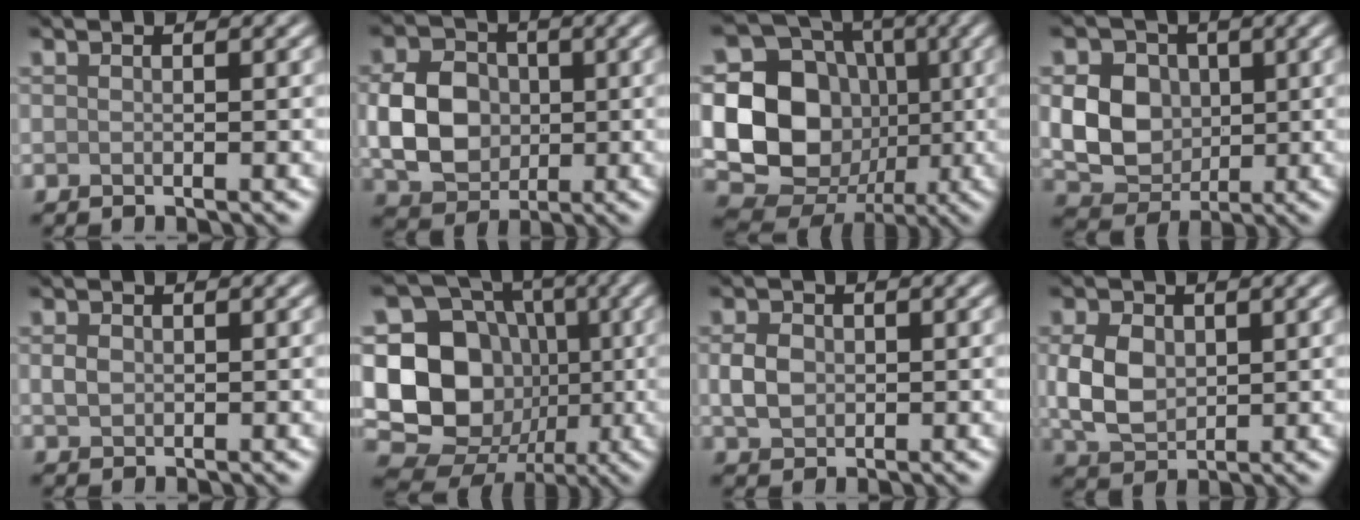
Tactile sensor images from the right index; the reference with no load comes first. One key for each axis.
{"total": 6.2, "fx": -0.2, "fy": 4.9, "fz": 3.8, "tx": -0.077, "ty": 0.002, "tz": -0.005}
{"total": 14.1, "fx": -0.9, "fy": 12.2, "fz": 7.1, "tx": -0.140, "ty": -0.012, "tz": -0.039}
{"total": 6.2, "fx": 0.3, "fy": 5.0, "fz": 3.6, "tx": -0.073, "ty": -0.003, "tz": 0.004}
{"total": 1.2, "fx": 0.1, "fy": 1.0, "fz": 0.8, "tx": -0.017, "ty": 0.002, "tz": 0.002}
{"total": 14.3, "fx": -1.3, "fy": 12.3, "fz": 7.1, "tx": -0.126, "ty": -0.005, "tz": -0.044}
{"total": 2.5, "fx": 0.1, "fy": 2.0, "fz": 1.5, "tx": -0.033, "ty": 0.001, "tz": -0.001}
{"total": 4.6, "fx": 0.5, "fy": 3.3, "fz": 3.1, "tx": -0.074, "ty": -0.001, "tz": 0.012}